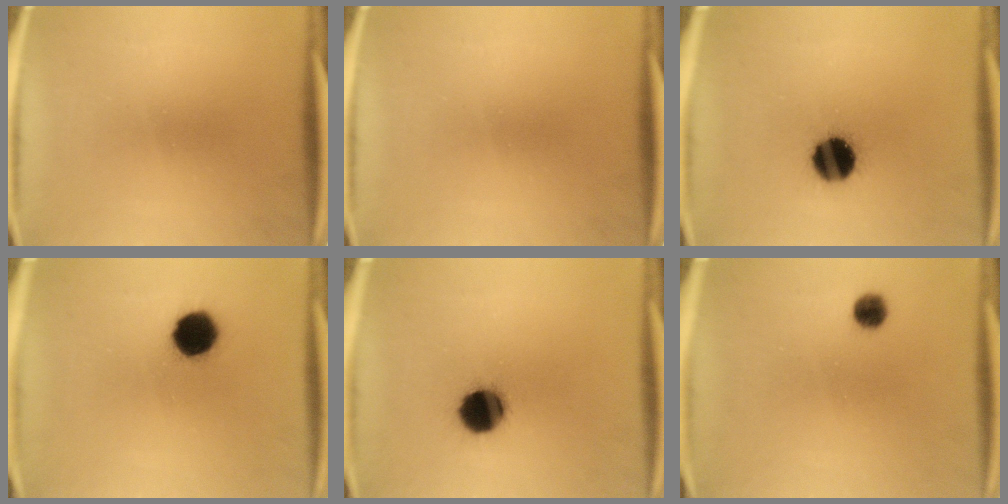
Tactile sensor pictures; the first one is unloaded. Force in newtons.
{"total": 0.0}
{"total": 11.5}
{"total": 9.7}
{"total": 10.8}
{"total": 3.5}